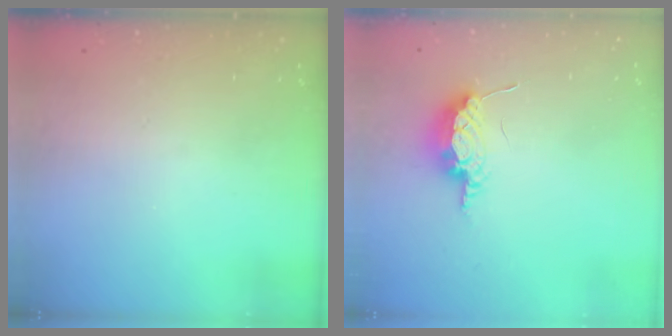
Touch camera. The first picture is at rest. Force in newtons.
{"total": 7.6, "press": 7.4, "slide": 1.8}